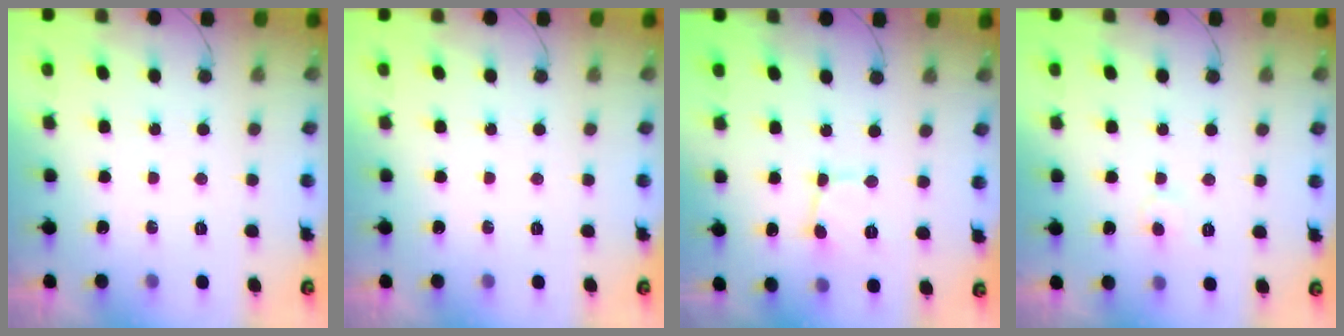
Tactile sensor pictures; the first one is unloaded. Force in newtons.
{"total": 0.0}
{"total": 2.4, "press": 2.4, "slide": 0.1}
{"total": 3.7, "press": 3.7, "slide": 0.3}